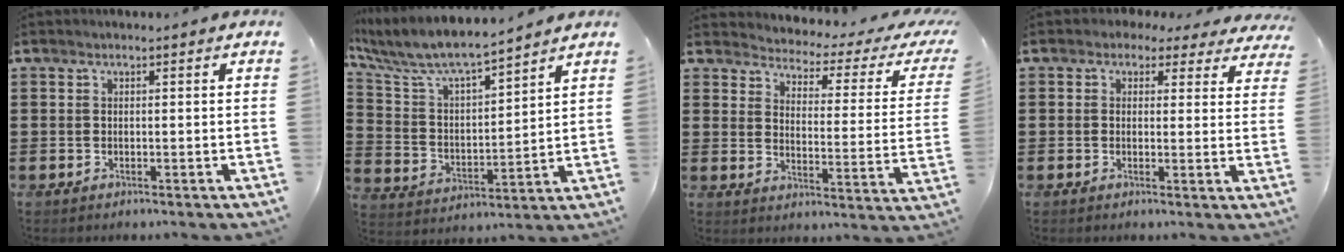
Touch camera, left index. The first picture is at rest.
{"total": 7.2, "force": [6.4, 1.1, 3.0], "torque": [-0.090, -0.040, 0.106]}
{"total": 2.2, "force": [1.9, 0.3, 0.9], "torque": [-0.036, -0.024, 0.021]}
{"total": 2.3, "force": [1.7, 1.4, 0.7], "torque": [-0.025, 0.002, 0.029]}